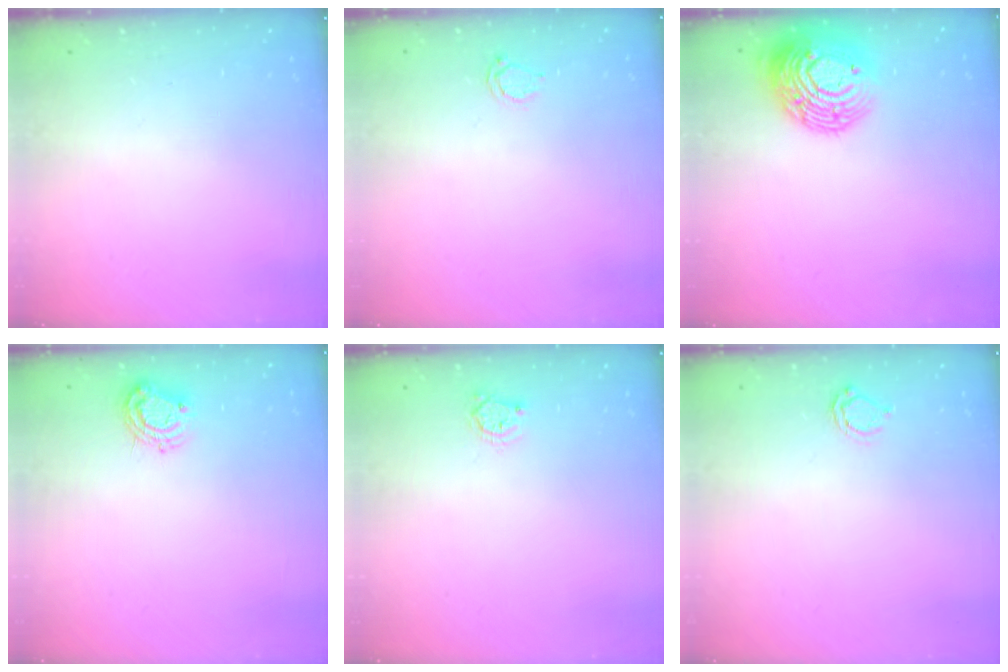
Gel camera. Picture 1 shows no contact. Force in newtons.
{"total": 2.3, "press": 2.3, "slide": 0.3}
{"total": 17.8, "press": 17.8, "slide": 1.2}
{"total": 7.5, "press": 7.5, "slide": 0.7}
{"total": 3.4, "press": 3.4, "slide": 0.4}
{"total": 4.0, "press": 4.0, "slide": 0.2}